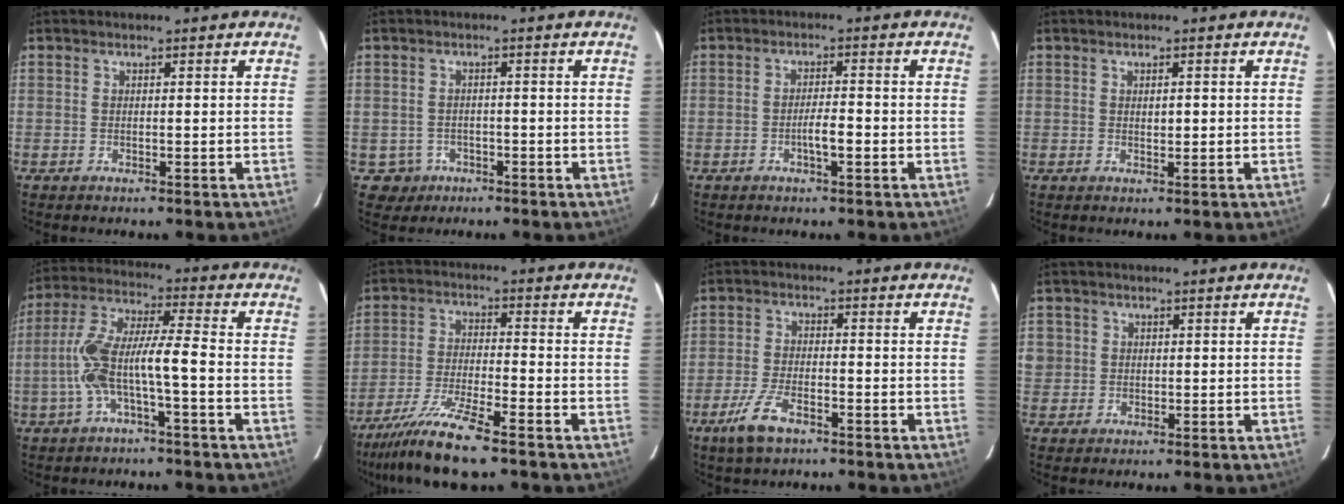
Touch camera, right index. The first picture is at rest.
{"total": 3.4, "force": [-1.3, 3.1, -0.3], "torque": [0.007, 0.011, -0.015]}
{"total": 3.0, "force": [-1.1, 0.5, 2.7], "torque": [-0.045, 0.003, -0.019]}
{"total": 1.1, "force": [0.2, 0.5, 1.0], "torque": [-0.015, -0.001, 0.005]}
{"total": 9.9, "force": [-2.8, 1.2, 9.4], "torque": [-0.203, 0.026, -0.055]}
{"total": 10.1, "force": [-7.6, 0.2, 6.6], "torque": [-0.125, -0.031, -0.139]}
{"total": 5.6, "force": [-3.5, 1.7, 4.0], "torque": [-0.091, -0.008, -0.061]}
{"total": 3.6, "force": [0.6, 3.5, 0.5], "torque": [-0.007, 0.008, 0.016]}